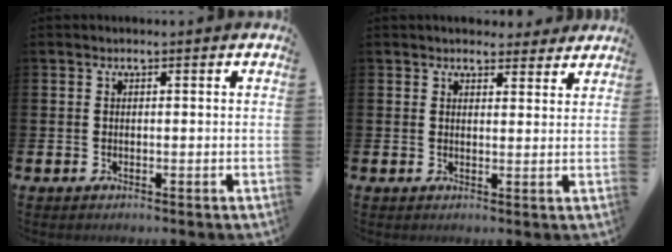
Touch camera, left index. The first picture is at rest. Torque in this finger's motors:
{"motor_torque": [1.01, -1.13, 0.22, 0.10]}